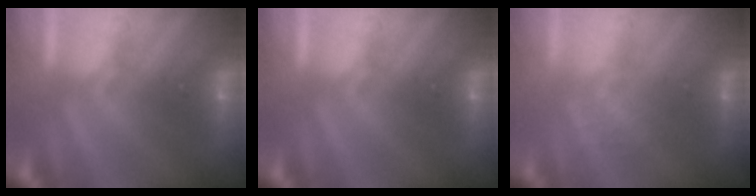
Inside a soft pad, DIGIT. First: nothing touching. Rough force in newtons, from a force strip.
{"total": 0.0}
{"total": 1.0}